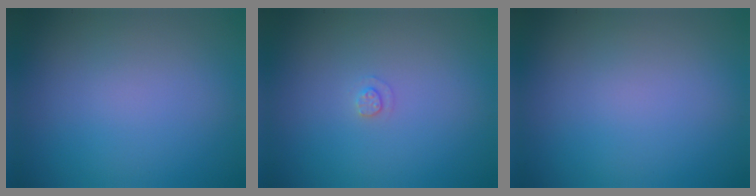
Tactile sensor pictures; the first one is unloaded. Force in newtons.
{"total": 0.9, "press": 0.9, "slide": 0.2}
{"total": 0.0}